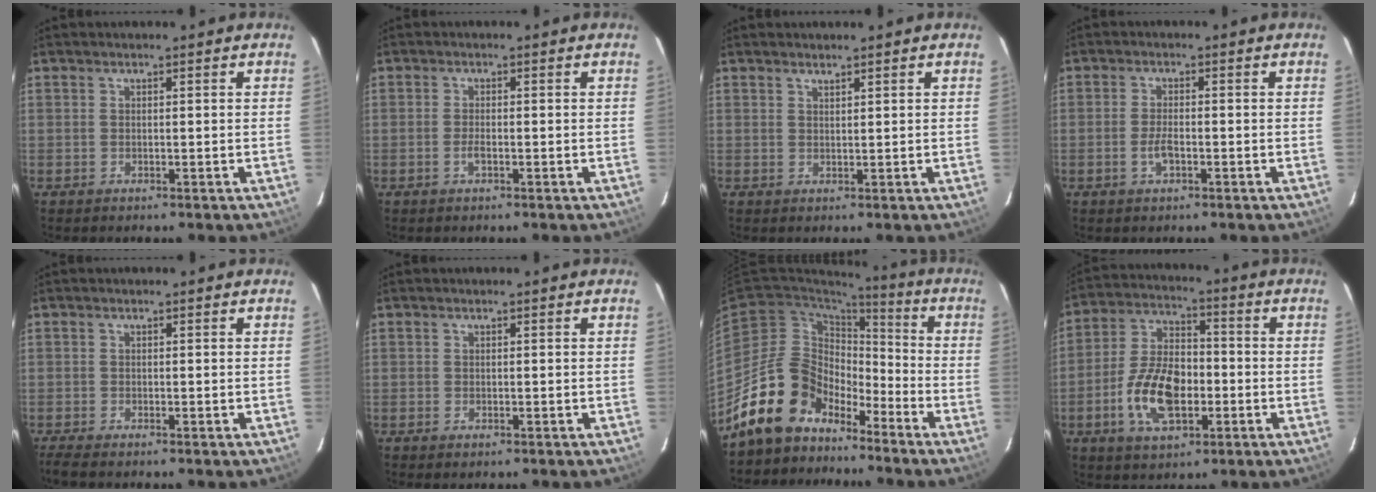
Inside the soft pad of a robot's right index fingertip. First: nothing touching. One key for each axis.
{"total": 1.9, "fx": -0.8, "fy": 0.7, "fz": 1.5, "tx": -0.035, "ty": 0.000, "tz": -0.016}
{"total": 1.0, "fx": 1.0, "fy": 0.1, "fz": 0.4, "tx": -0.006, "ty": 0.001, "tz": 0.017}
{"total": 3.2, "fx": -1.3, "fy": 1.3, "fz": 2.6, "tx": -0.057, "ty": -0.001, "tz": -0.024}
{"total": 2.1, "fx": -1.8, "fy": 0.0, "fz": 1.2, "tx": -0.031, "ty": -0.009, "tz": -0.033}
{"total": 1.0, "fx": -0.6, "fy": 0.6, "fz": 0.6, "tx": -0.011, "ty": -0.004, "tz": -0.010}
{"total": 14.1, "fx": -10.9, "fy": 8.2, "fz": 3.8, "tx": -0.080, "ty": 0.033, "tz": -0.195}
{"total": 13.5, "fx": -4.0, "fy": 7.3, "fz": 10.6, "tx": -0.216, "ty": 0.009, "tz": -0.068}